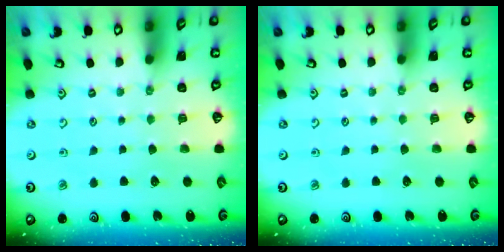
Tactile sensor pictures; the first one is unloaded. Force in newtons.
{"total": 0.0}